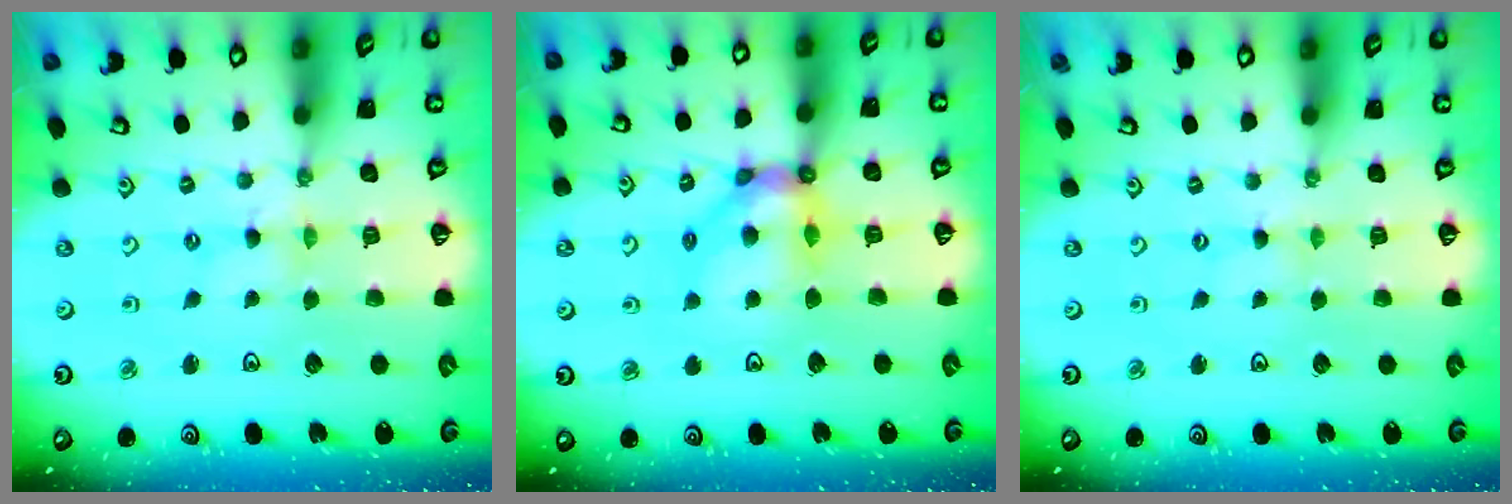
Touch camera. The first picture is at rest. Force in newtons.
{"total": 10.9, "press": 10.8, "slide": 1.6}
{"total": 0.0}